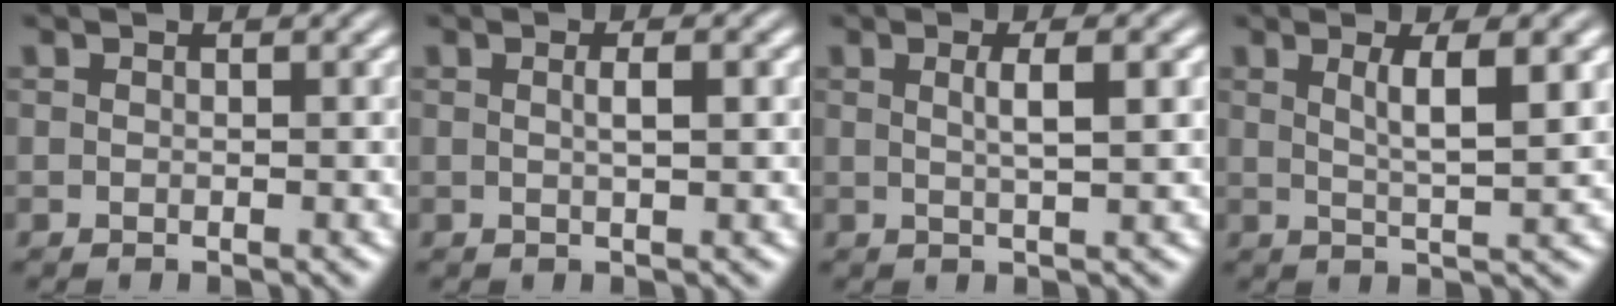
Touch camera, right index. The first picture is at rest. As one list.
[{"total": 2.9, "force": [-0.1, -2.8, 0.7], "torque": [0.013, -0.009, 0.010]}, {"total": 2.4, "force": [0.6, -1.1, 2.0], "torque": [-0.023, -0.001, 0.015]}, {"total": 3.4, "force": [1.2, -1.1, 3.0], "torque": [-0.037, -0.003, 0.029]}]